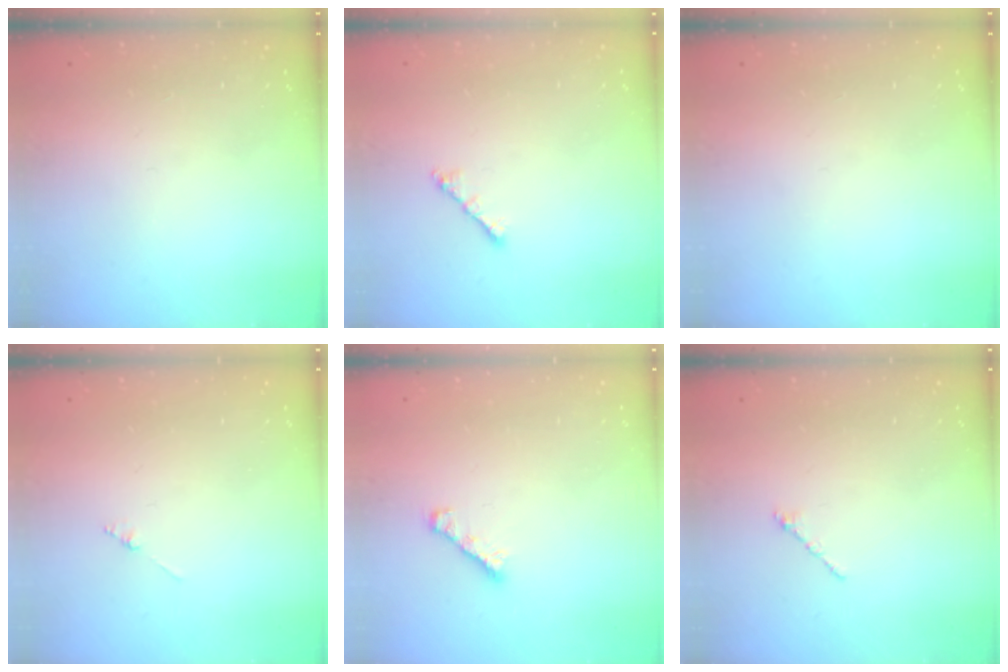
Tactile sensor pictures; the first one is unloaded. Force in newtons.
{"total": 2.0, "press": 1.9, "slide": 0.6}
{"total": 0.0}
{"total": 0.8, "press": 0.8, "slide": 0.2}
{"total": 1.9, "press": 1.8, "slide": 0.6}
{"total": 1.2, "press": 1.1, "slide": 0.5}